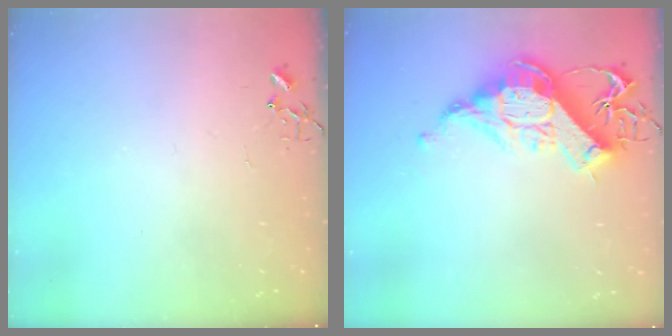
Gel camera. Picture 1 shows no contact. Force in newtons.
{"total": 14.8, "press": 14.7, "slide": 1.9}